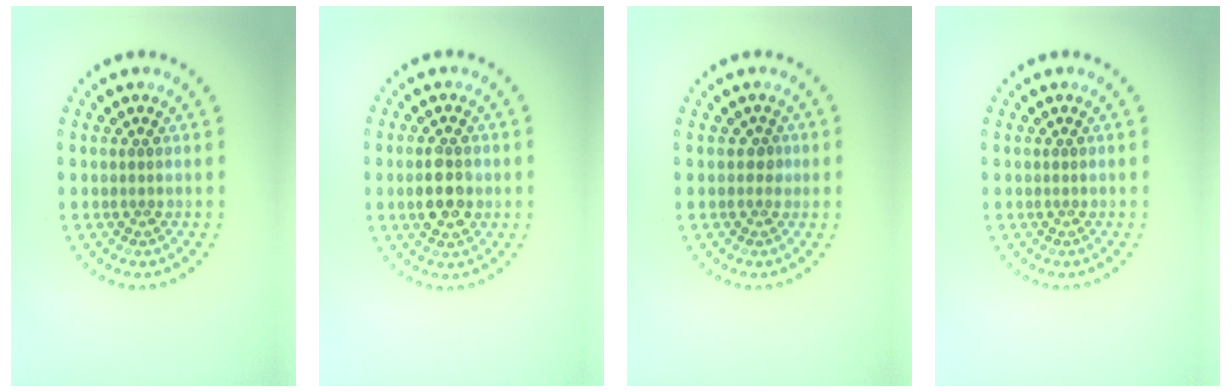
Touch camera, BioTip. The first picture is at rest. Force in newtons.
{"total": 3.5, "press": 3.5, "slide": 0.2}
{"total": 1.0, "press": 0.8, "slide": 0.6}
{"total": 0.0}